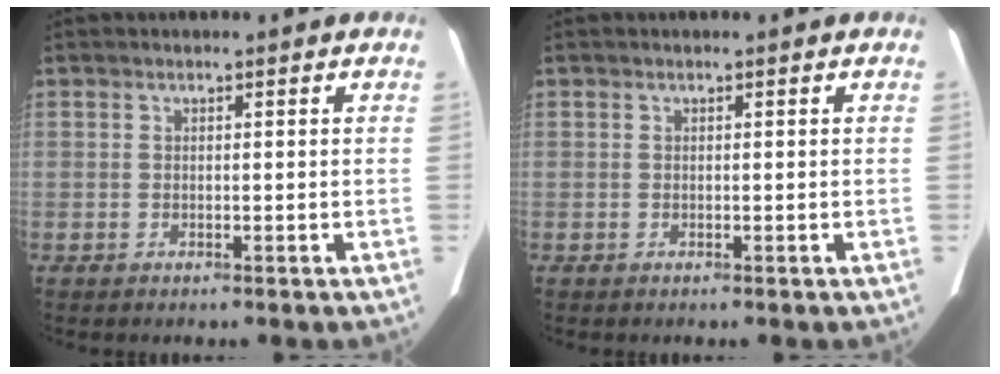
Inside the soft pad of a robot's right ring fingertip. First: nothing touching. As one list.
[{"total": 0.0}]